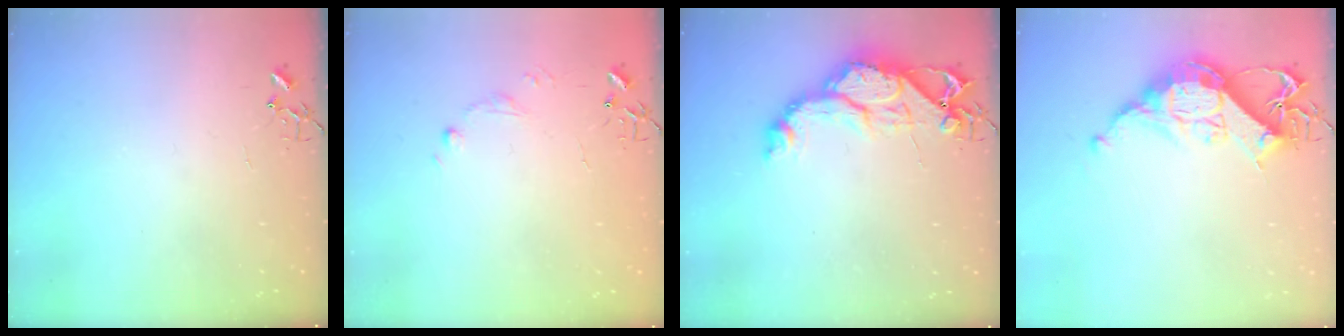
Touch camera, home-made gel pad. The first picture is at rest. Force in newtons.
{"total": 5.1, "press": 5.0, "slide": 0.8}
{"total": 14.0, "press": 13.9, "slide": 1.4}
{"total": 13.3, "press": 13.3, "slide": 0.7}